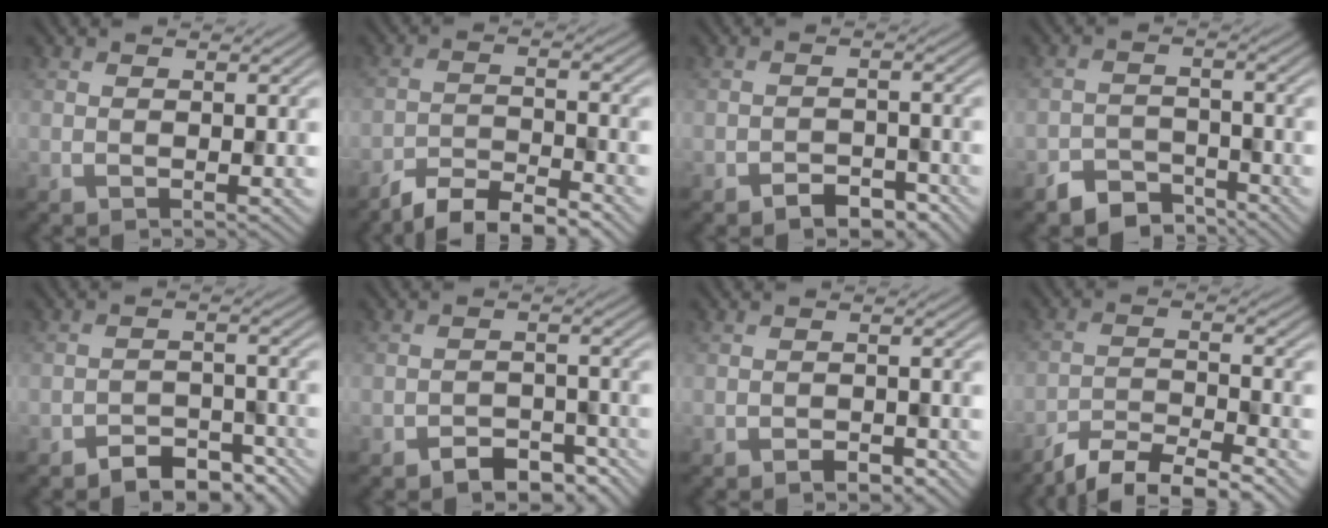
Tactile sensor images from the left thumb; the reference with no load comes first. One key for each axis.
{"total": 5.6, "fx": -4.9, "fy": 1.0, "fz": 2.5, "tx": -0.045, "ty": -0.003, "tz": -0.095}
{"total": 3.0, "fx": -2.3, "fy": 1.5, "fz": 1.3, "tx": -0.019, "ty": 0.002, "tz": -0.038}
{"total": 4.8, "fx": -4.0, "fy": 2.3, "fz": 1.5, "tx": -0.023, "ty": -0.005, "tz": -0.079}
{"total": 5.0, "fx": -3.9, "fy": 2.2, "fz": 2.1, "tx": -0.028, "ty": 0.000, "tz": -0.066}
{"total": 4.2, "fx": -3.2, "fy": 2.1, "fz": 1.9, "tx": -0.025, "ty": -0.001, "tz": -0.050}
{"total": 1.5, "fx": -1.1, "fy": 0.7, "fz": 0.7, "tx": -0.009, "ty": -0.001, "tz": -0.020}
{"total": 6.3, "fx": -5.4, "fy": 1.2, "fz": 3.0, "tx": -0.059, "ty": -0.006, "tz": -0.104}